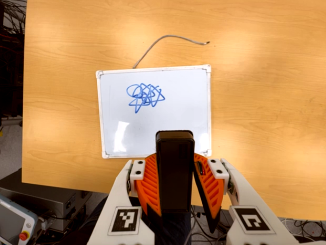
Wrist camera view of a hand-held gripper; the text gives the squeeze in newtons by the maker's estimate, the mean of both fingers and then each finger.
{"total": 6.1, "left": 5.3, "right": 6.9}